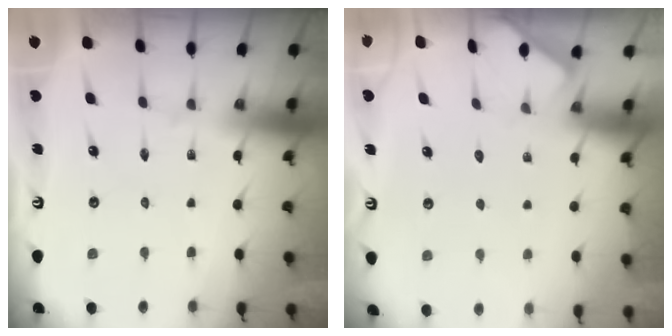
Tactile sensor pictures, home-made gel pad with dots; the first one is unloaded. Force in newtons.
{"total": 1.2, "press": 1.2, "slide": 0.2}